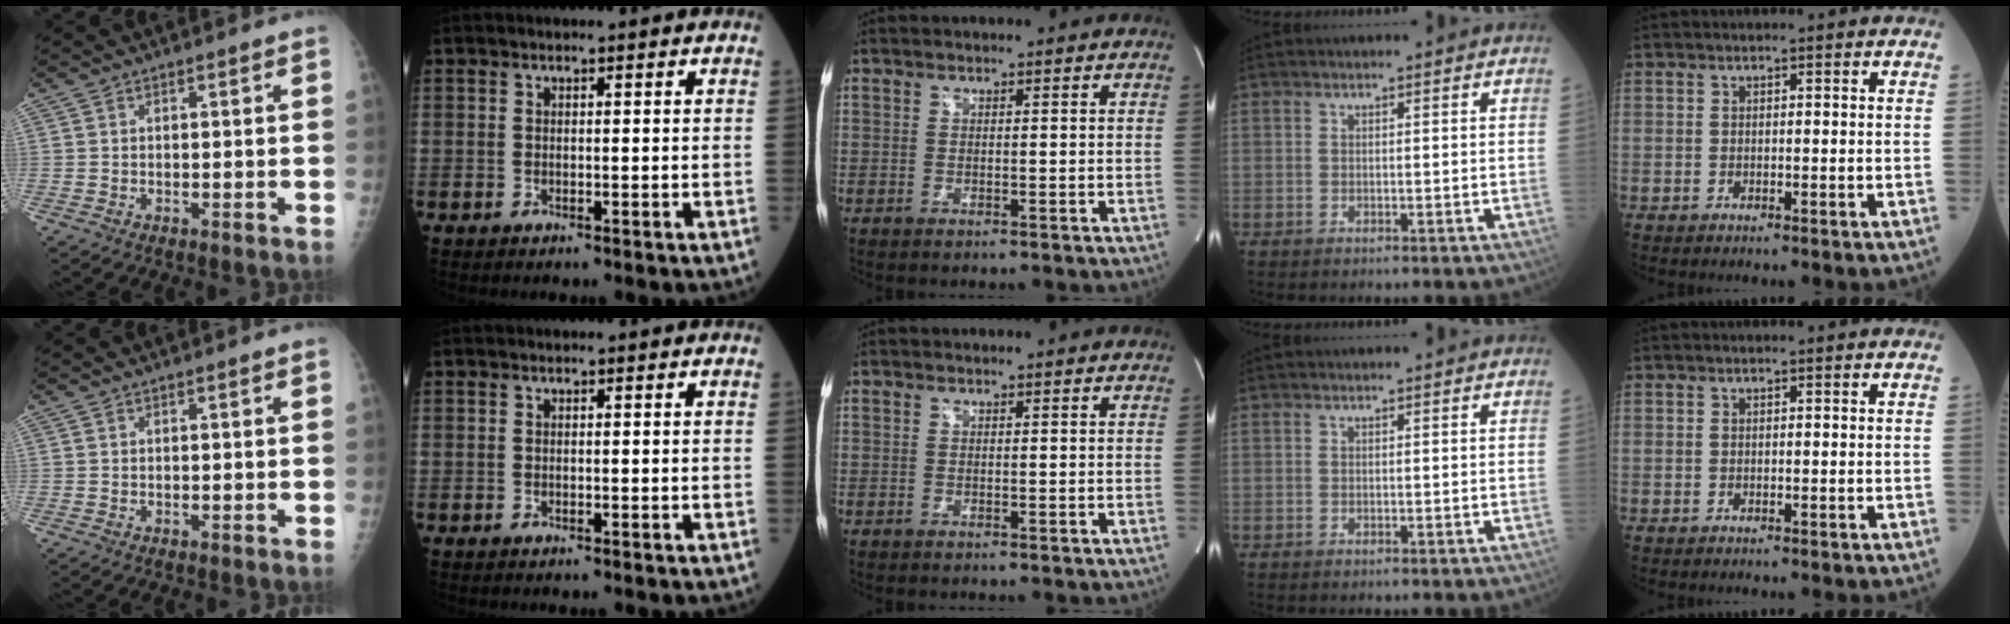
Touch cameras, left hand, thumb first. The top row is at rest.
{}